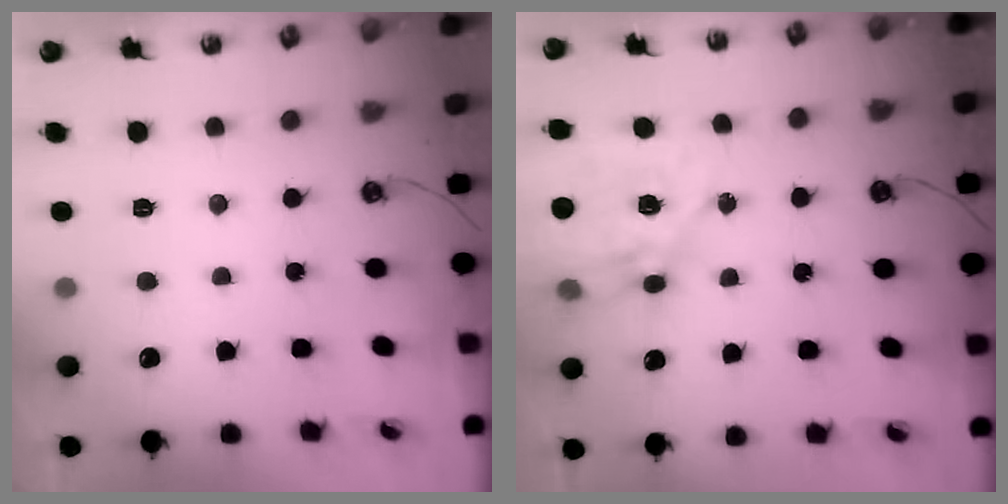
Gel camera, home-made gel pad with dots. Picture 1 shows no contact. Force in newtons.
{"total": 18.0, "press": 17.9, "slide": 1.7}